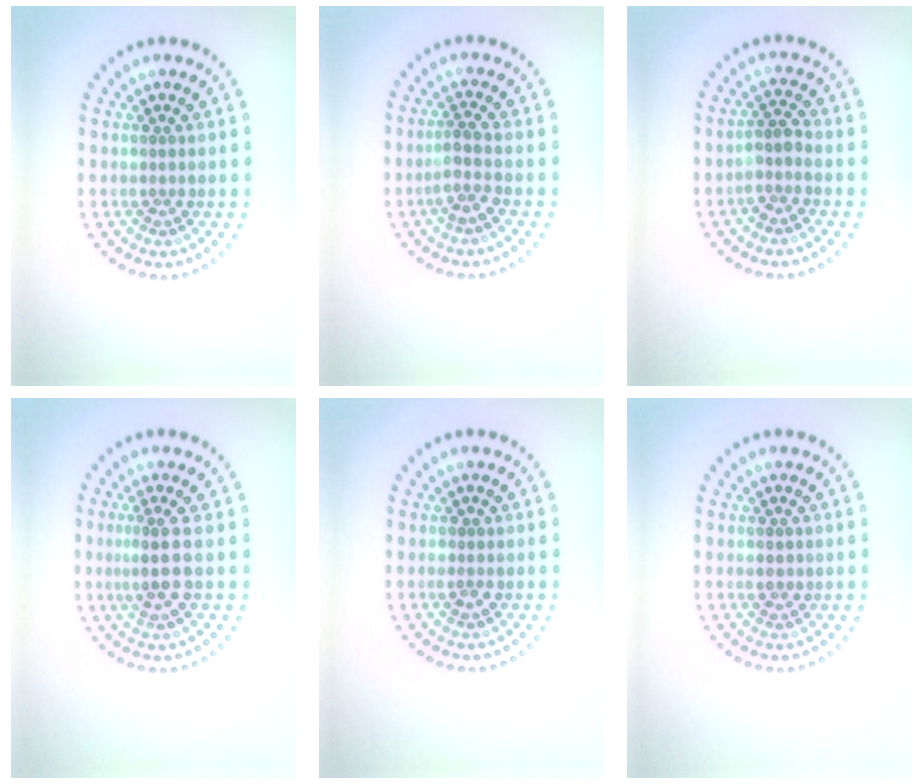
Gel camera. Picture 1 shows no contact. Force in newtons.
{"total": 1.9, "press": 1.5, "slide": 1.1}
{"total": 1.8, "press": 1.5, "slide": 0.9}
{"total": 2.9, "press": 2.7, "slide": 1.2}
{"total": 0.9, "press": 0.9, "slide": 0.3}
{"total": 0.7, "press": 0.7, "slide": 0.0}